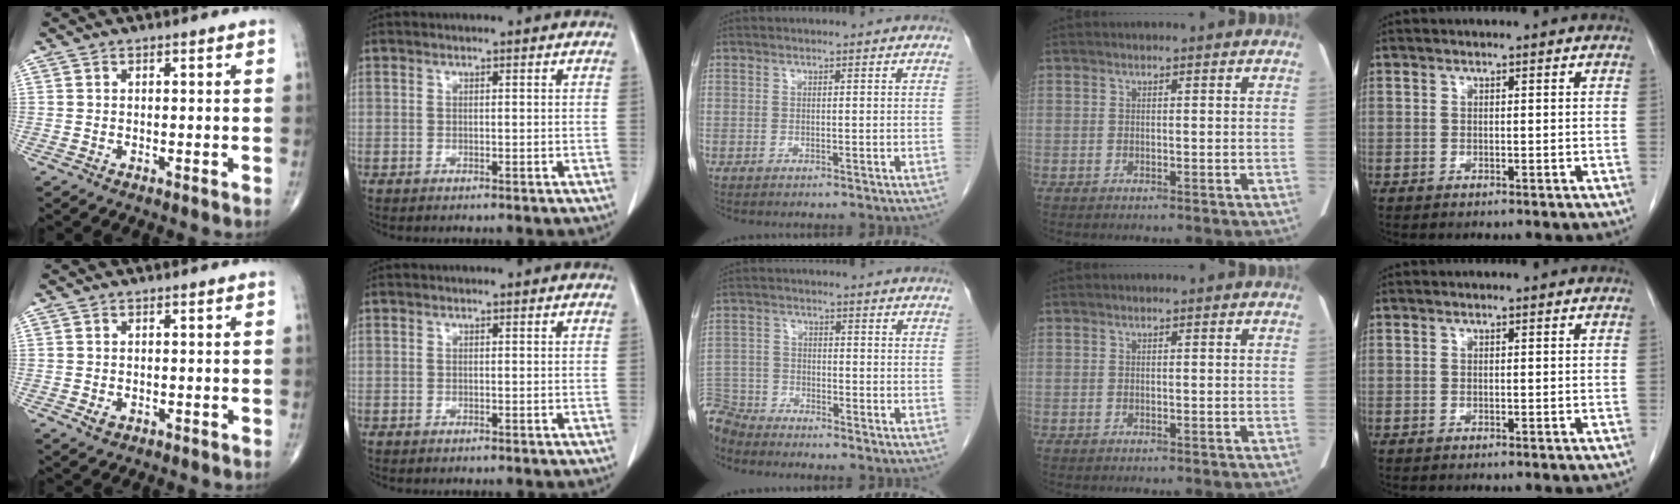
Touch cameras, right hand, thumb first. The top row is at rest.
{"thumb": {"total": 1.7, "force": [-0.5, 1.3, 1.0], "torque": [-0.014, -0.001, -0.005]}, "middle": {"total": 6.3, "force": [-6.2, 1.4, 0.0], "torque": [-0.004, -0.005, -0.124]}}